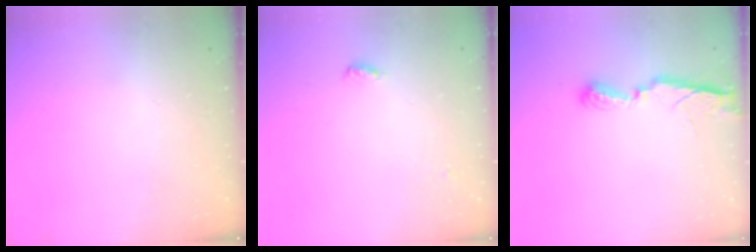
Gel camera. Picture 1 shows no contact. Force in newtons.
{"total": 4.5, "press": 4.3, "slide": 1.2}
{"total": 6.9, "press": 6.9, "slide": 0.1}